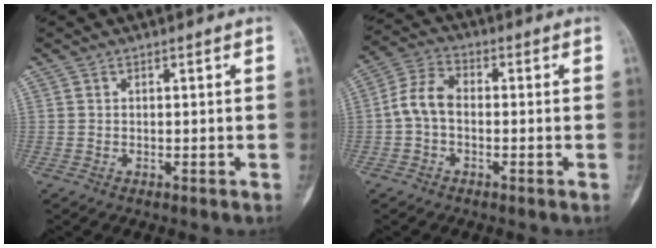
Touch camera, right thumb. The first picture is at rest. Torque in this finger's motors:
{"motor_torque": [0.27, 0.27, 0.18, -0.18, 0.05]}